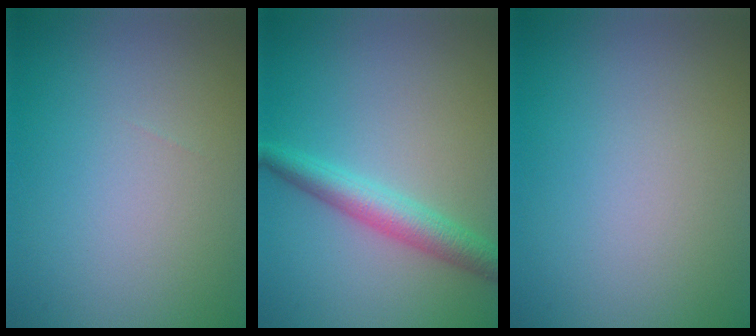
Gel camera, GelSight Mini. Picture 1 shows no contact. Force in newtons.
{"total": 3.6, "press": 3.6, "slide": 0.1}
{"total": 0.0}